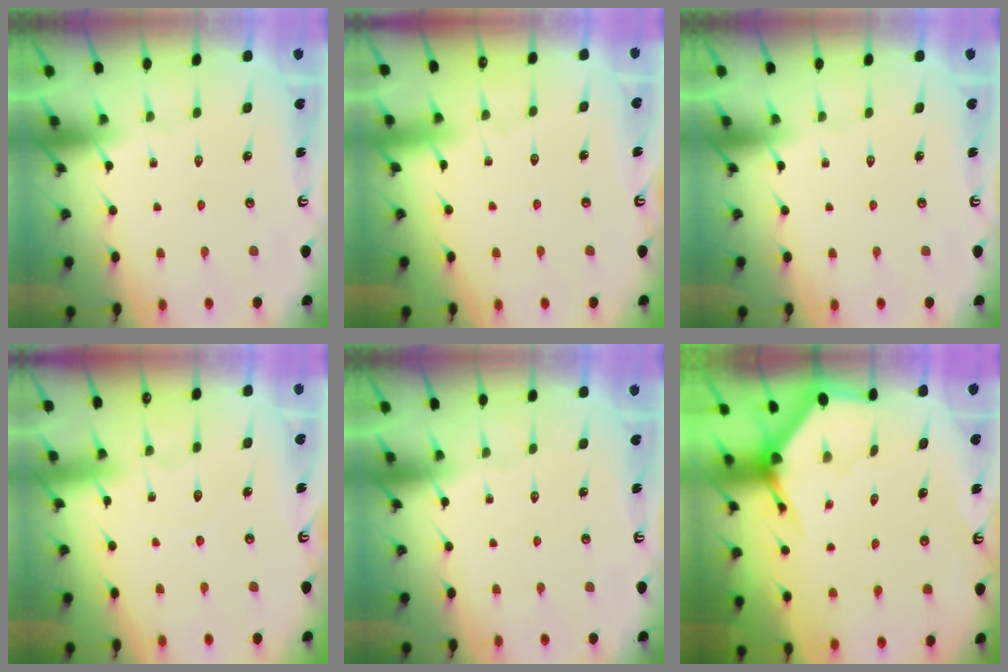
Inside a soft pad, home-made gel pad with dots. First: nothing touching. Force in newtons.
{"total": 2.7, "press": 2.7, "slide": 0.1}
{"total": 0.0}
{"total": 4.6, "press": 4.5, "slide": 0.5}
{"total": 0.0}
{"total": 3.6, "press": 3.6, "slide": 0.1}